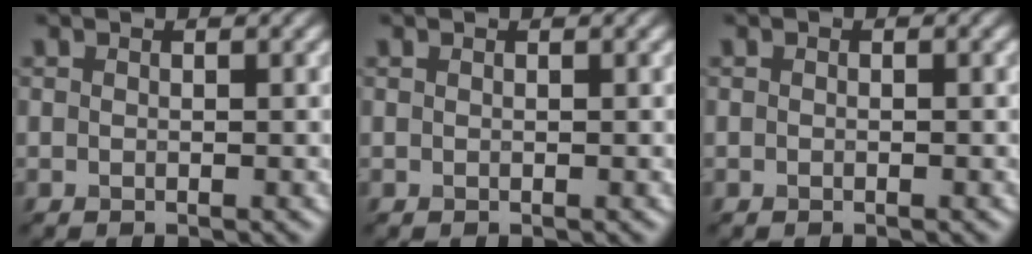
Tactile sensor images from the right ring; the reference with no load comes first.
{"total": 0.0}
{"total": 0.0}